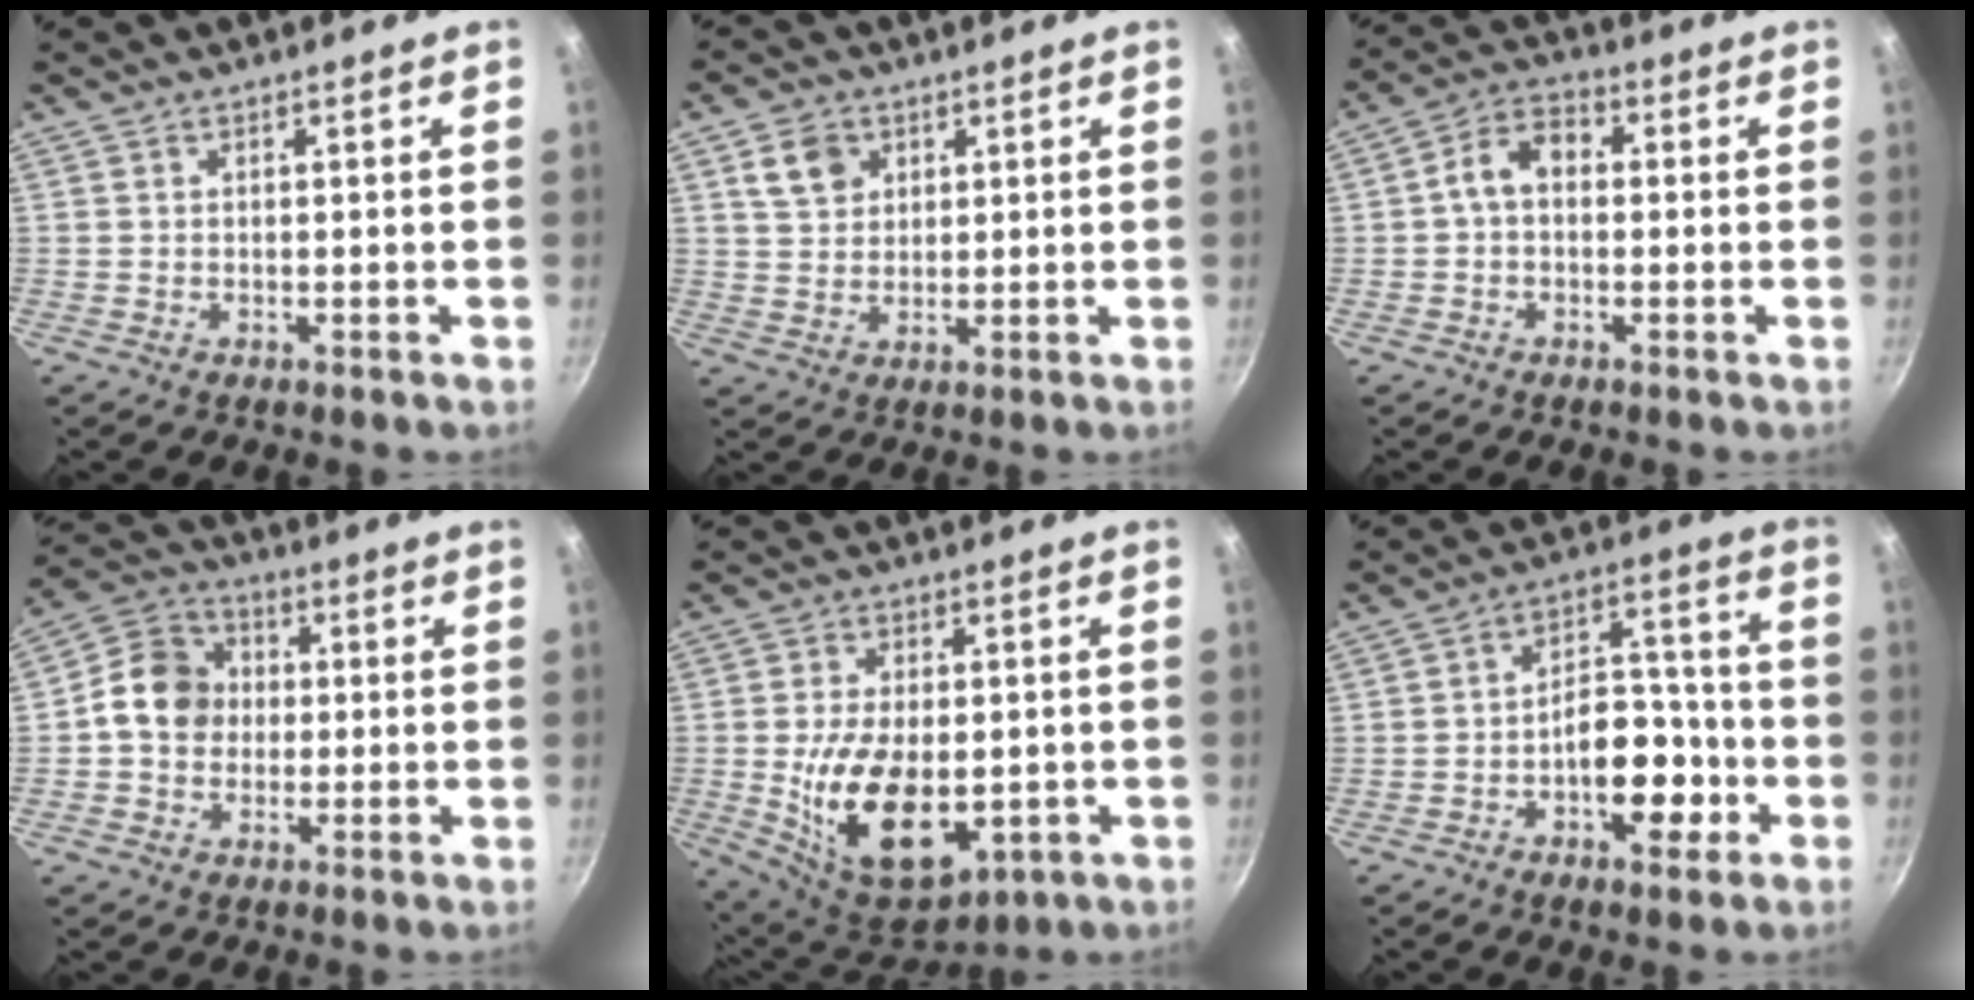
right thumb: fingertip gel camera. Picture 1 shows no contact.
{"total": 6.0, "force": [2.5, 4.7, 2.8], "torque": [-0.027, -0.002, 0.046]}
{"total": 6.2, "force": [0.0, 4.4, 4.4], "torque": [-0.066, 0.024, -0.015]}
{"total": 10.1, "force": [-0.1, 8.7, 5.1], "torque": [-0.057, 0.021, -0.024]}
{"total": 17.3, "force": [-2.5, 10.2, 13.7], "torque": [-0.220, -0.010, -0.026]}
{"total": 11.7, "force": [-4.4, 6.8, 8.4], "torque": [-0.081, 0.054, -0.068]}